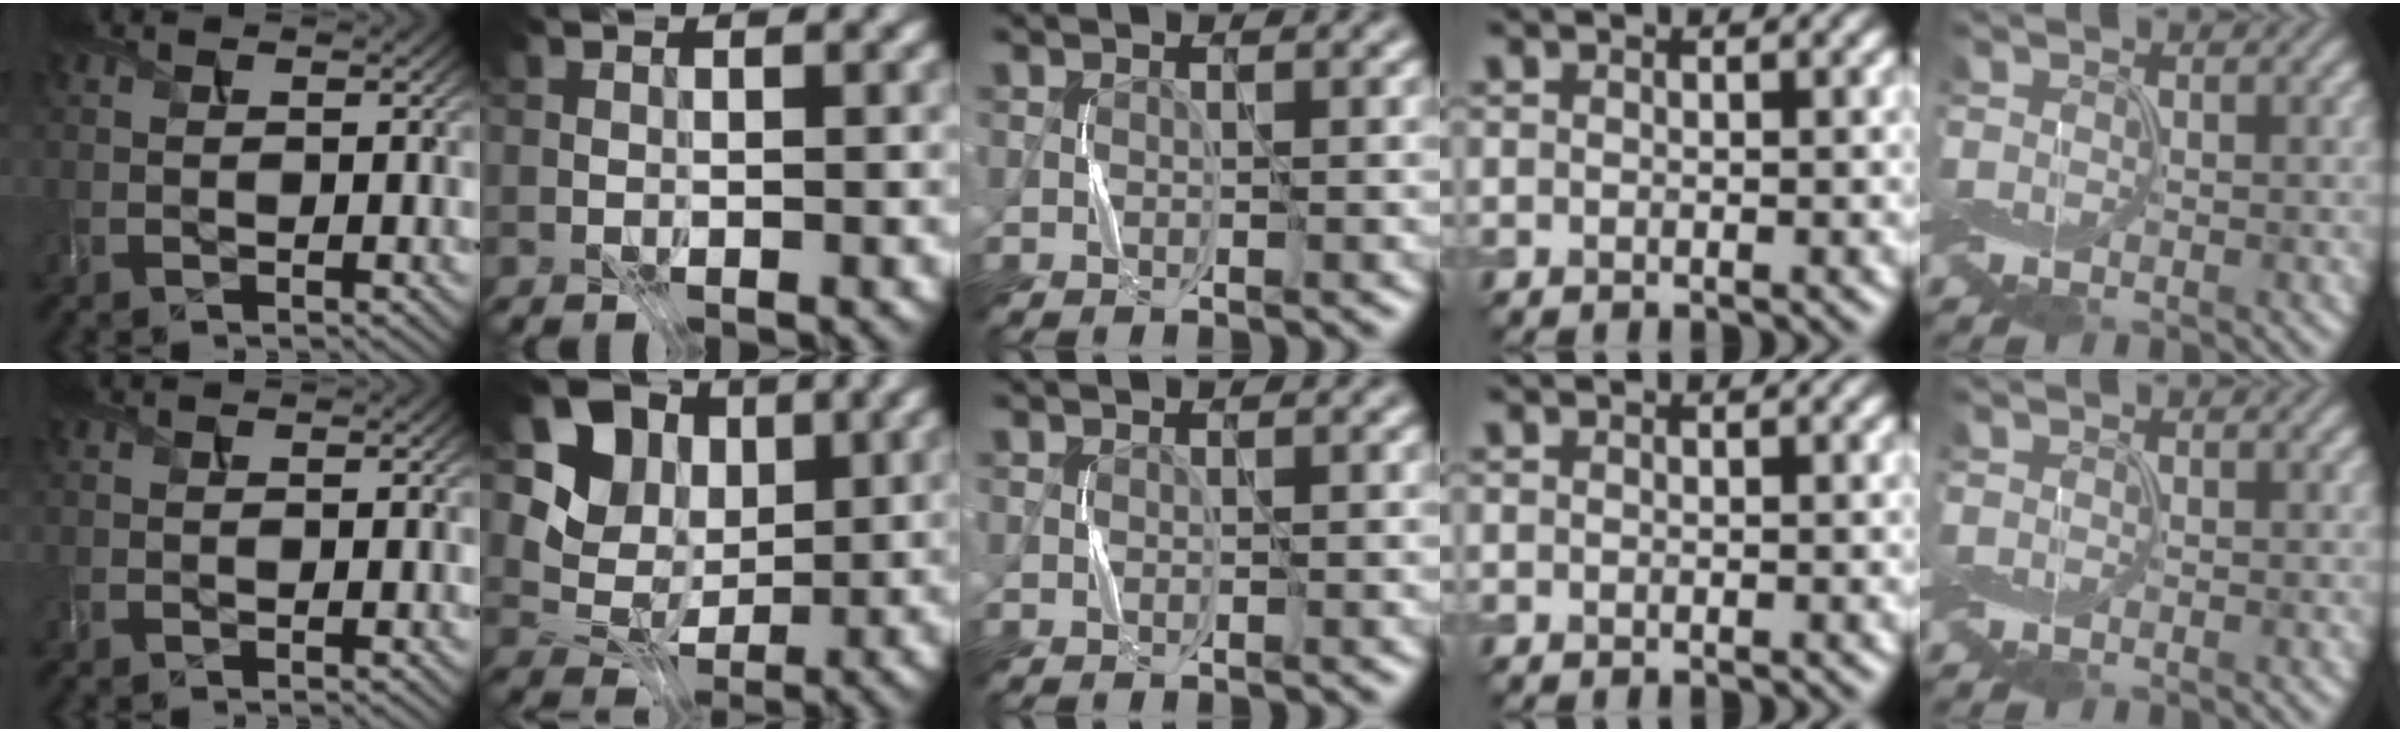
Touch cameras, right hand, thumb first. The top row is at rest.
{"index": {"total": 7.9, "force": [2.0, 6.4, 4.2], "torque": [-0.075, -0.016, 0.018]}}